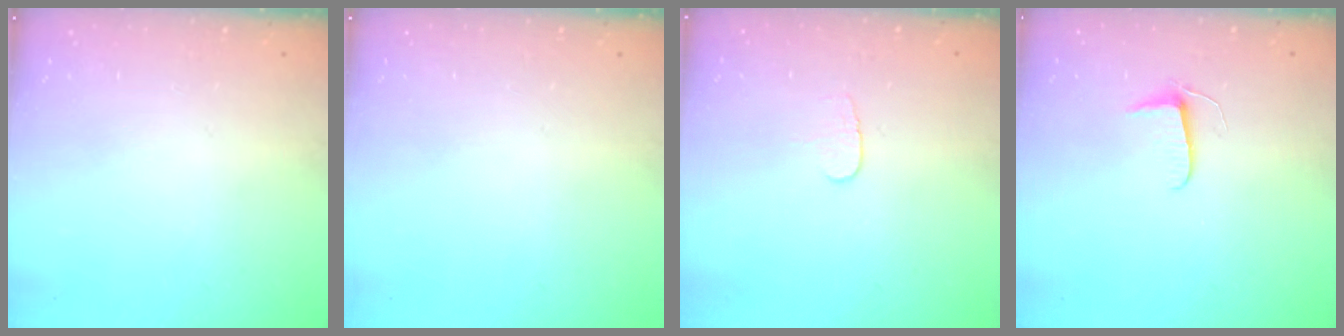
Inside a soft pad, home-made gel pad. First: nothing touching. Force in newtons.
{"total": 0.0}
{"total": 3.7, "press": 3.7, "slide": 0.4}
{"total": 5.5, "press": 5.5, "slide": 0.5}